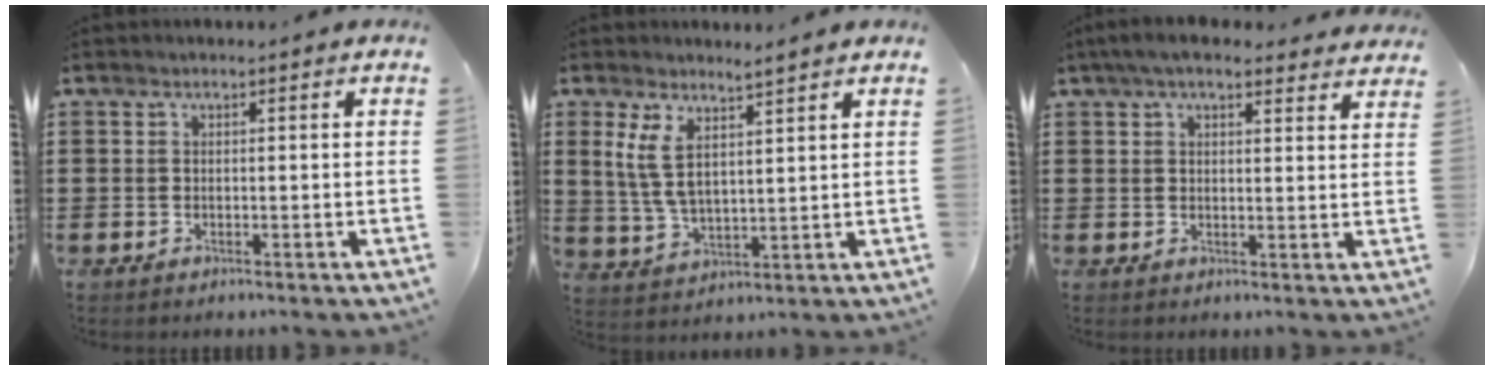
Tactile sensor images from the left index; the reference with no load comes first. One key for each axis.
{"total": 6.0, "fx": 3.7, "fy": 1.7, "fz": 4.4, "tx": -0.113, "ty": -0.012, "tz": 0.061}
{"total": 4.9, "fx": 4.2, "fy": 1.1, "fz": 2.3, "tx": -0.057, "ty": -0.002, "tz": 0.076}